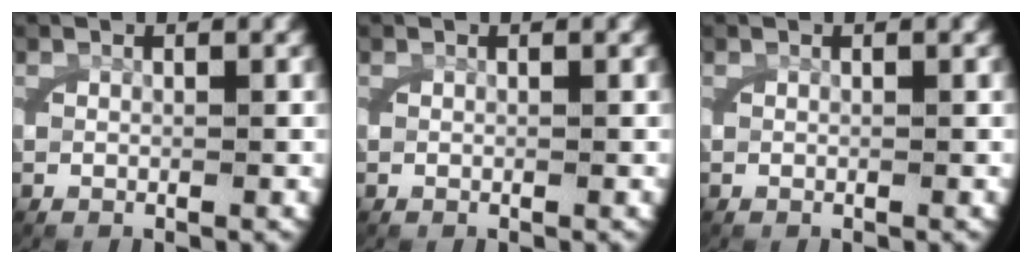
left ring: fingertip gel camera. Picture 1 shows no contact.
{"total": 0.0}
{"total": 0.0}